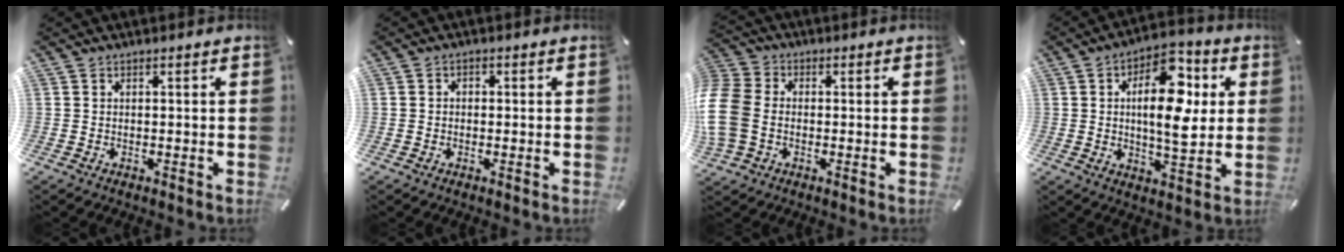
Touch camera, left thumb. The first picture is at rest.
{"total": 1.4, "force": [-0.6, 1.1, 0.5], "torque": [-0.009, 0.007, -0.015]}
{"total": 11.0, "force": [-1.7, 8.7, 6.6], "torque": [-0.161, 0.017, -0.029]}
{"total": 15.1, "force": [3.2, 8.0, 12.4], "torque": [-0.175, -0.005, 0.049]}